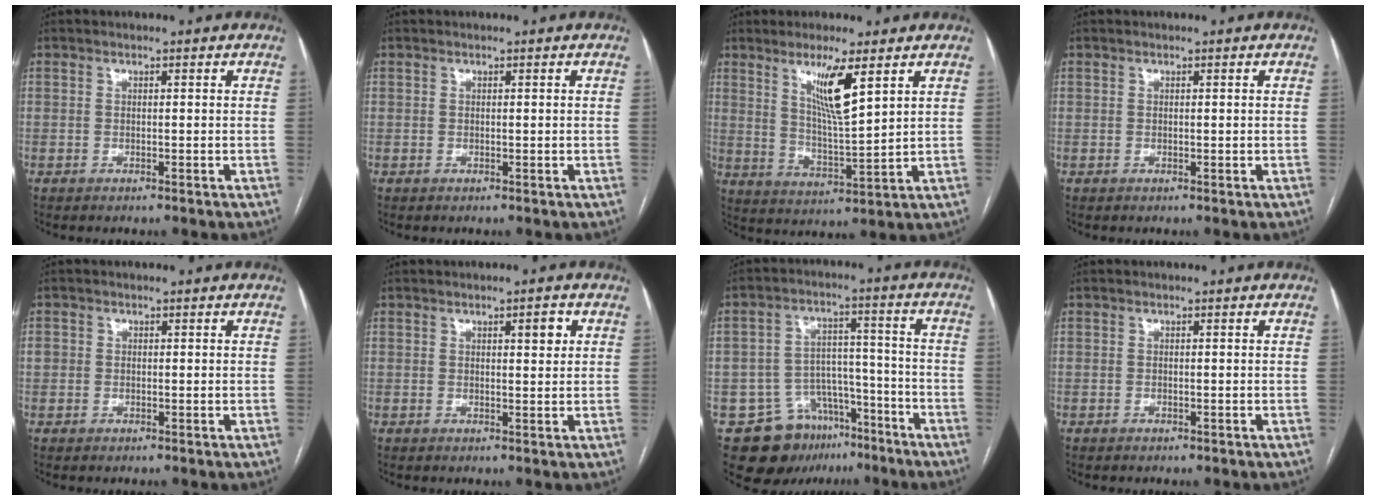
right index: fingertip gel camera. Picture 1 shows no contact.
{"total": 0.0}
{"total": 8.2, "force": [4.2, 0.2, 7.0], "torque": [-0.130, -0.016, 0.082]}
{"total": 0.0}
{"total": 1.5, "force": [0.0, 1.4, 0.5], "torque": [-0.009, 0.011, 0.004]}
{"total": 2.3, "force": [0.9, 0.6, 2.0], "torque": [-0.030, 0.000, 0.014]}
{"total": 11.9, "force": [-7.7, 8.2, 4.0], "torque": [-0.057, 0.046, -0.110]}
{"total": 0.0}